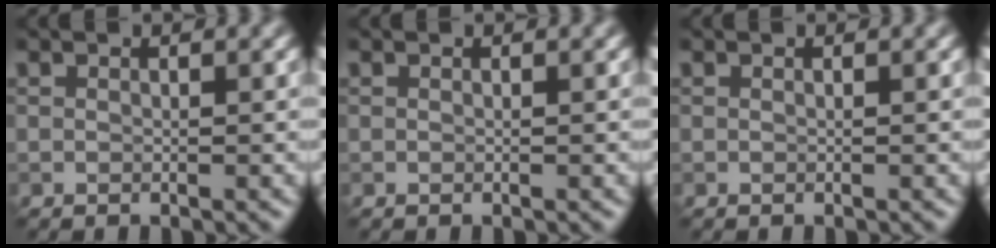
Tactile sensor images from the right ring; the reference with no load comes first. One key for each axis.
{"total": 0.0}
{"total": 0.0}